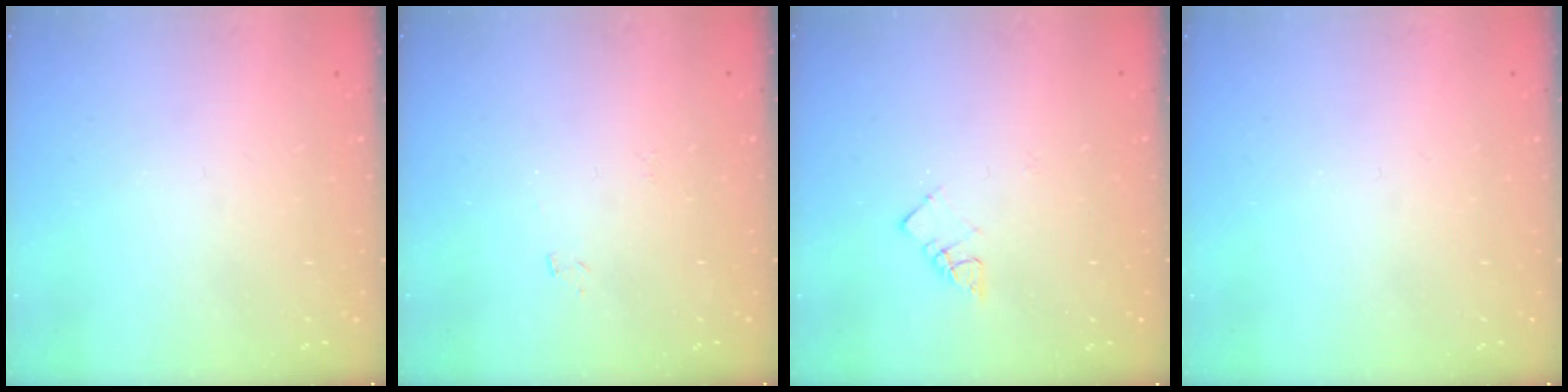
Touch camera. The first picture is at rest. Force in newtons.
{"total": 4.1, "press": 4.1, "slide": 0.4}
{"total": 3.6, "press": 3.5, "slide": 0.4}
{"total": 0.0}